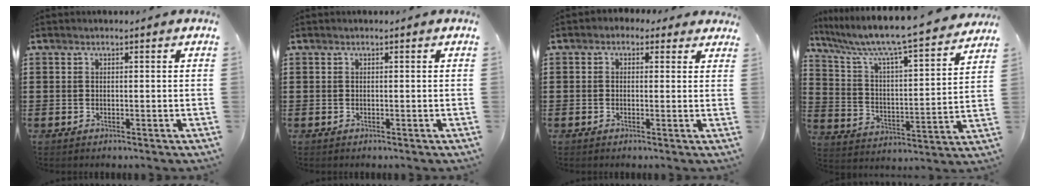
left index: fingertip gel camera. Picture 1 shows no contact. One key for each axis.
{"total": 0.0}
{"total": 1.6, "fx": 0.4, "fy": 1.5, "fz": 0.5, "tx": -0.015, "ty": 0.009, "tz": 0.007}
{"total": 7.7, "fx": 6.9, "fy": -0.1, "fz": 3.5, "tx": -0.100, "ty": -0.057, "tz": 0.108}